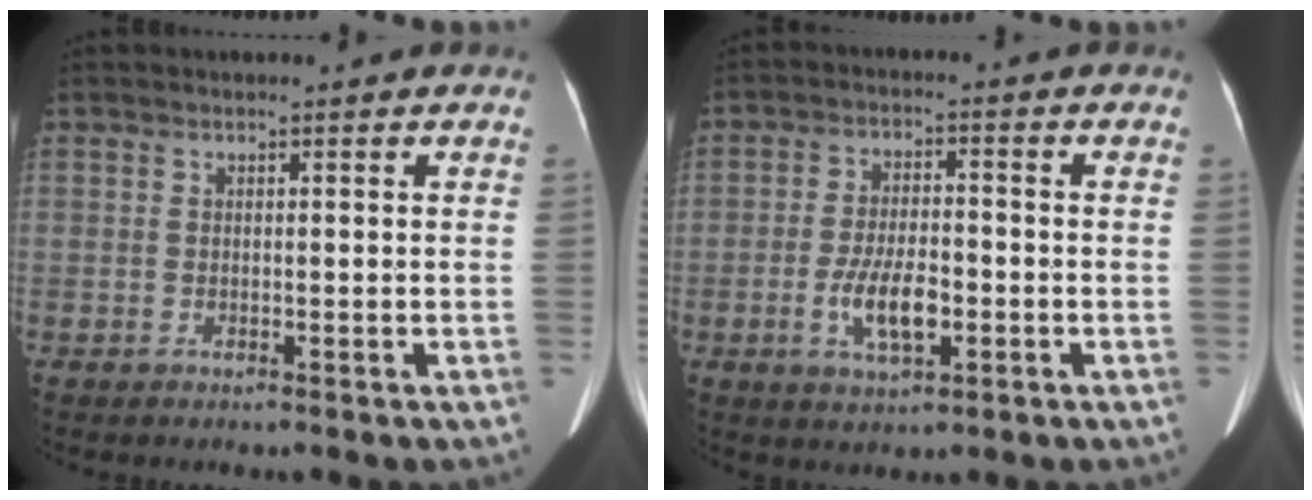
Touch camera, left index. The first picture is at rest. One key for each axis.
{"total": 7.0, "fx": -2.3, "fy": 2.6, "fz": 6.1, "tx": -0.124, "ty": -0.002, "tz": -0.037}